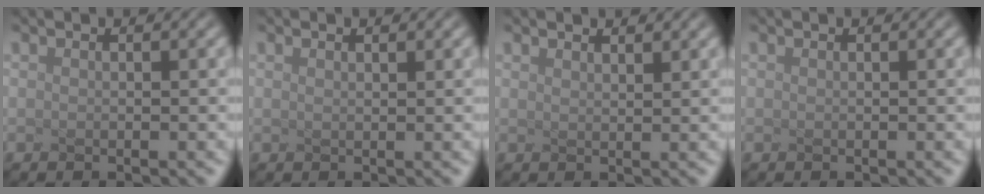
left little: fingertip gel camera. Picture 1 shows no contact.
{"total": 0.9, "force": [0.6, 0.3, 0.6], "torque": [-0.004, 0.011, 0.001]}
{"total": 1.3, "force": [1.2, 0.2, 0.5], "torque": [-0.002, 0.014, 0.014]}
{"total": 0.0}